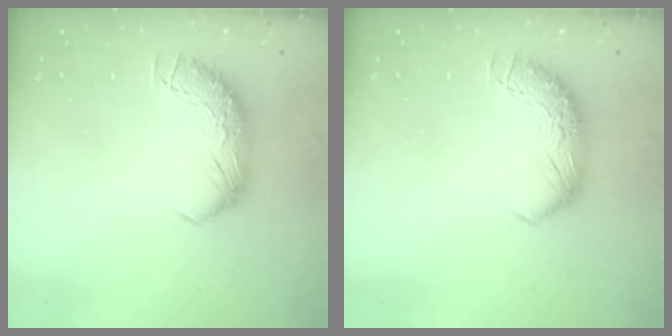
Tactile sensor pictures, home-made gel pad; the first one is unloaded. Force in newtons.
{"total": 0.0}